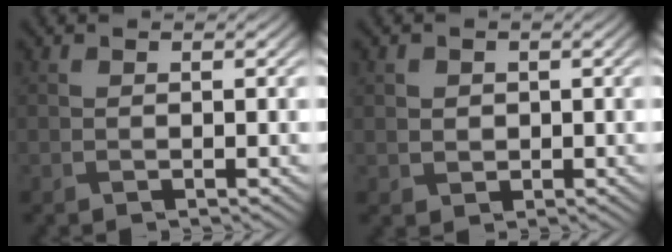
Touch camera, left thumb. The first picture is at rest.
{"total": 1.8, "force": [0.2, 1.7, 0.4], "torque": [-0.017, -0.006, 0.003]}